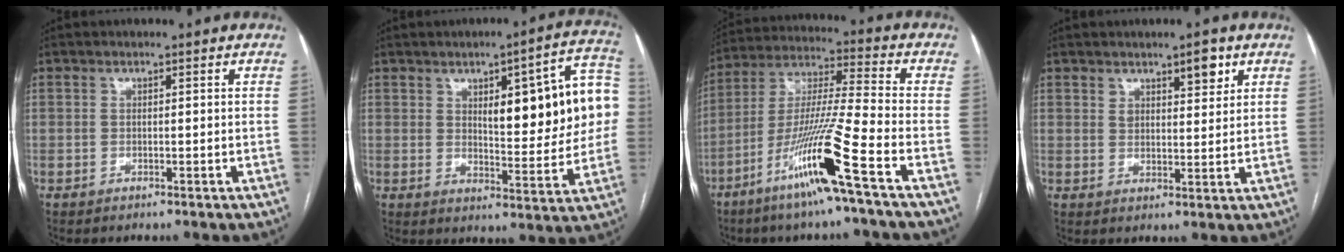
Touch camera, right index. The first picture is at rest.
{"total": 16.0, "force": [3.1, 4.6, 15.0], "torque": [-0.185, 0.030, 0.045]}
{"total": 15.4, "force": [-8.0, -1.7, 13.1], "torque": [-0.262, -0.026, -0.153]}
{"total": 4.6, "force": [2.9, 1.8, 3.1], "torque": [-0.048, 0.000, 0.046]}